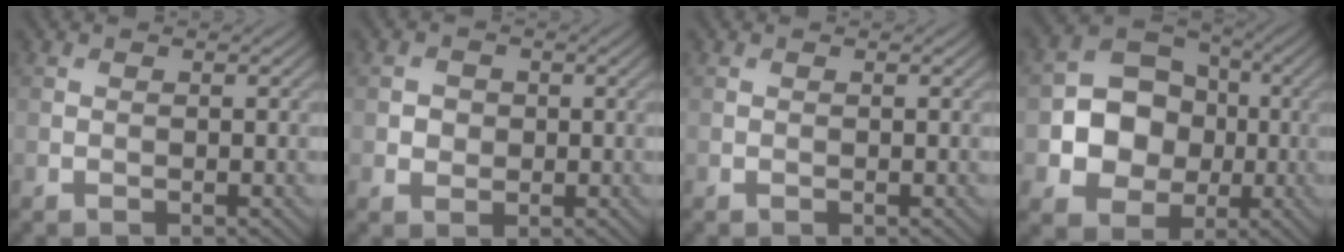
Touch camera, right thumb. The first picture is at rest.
{"total": 1.8, "force": [0.0, 1.7, 0.6], "torque": [-0.011, -0.004, -0.004]}
{"total": 0.0}
{"total": 9.6, "force": [-0.9, 8.1, 5.1], "torque": [-0.097, -0.003, -0.038]}